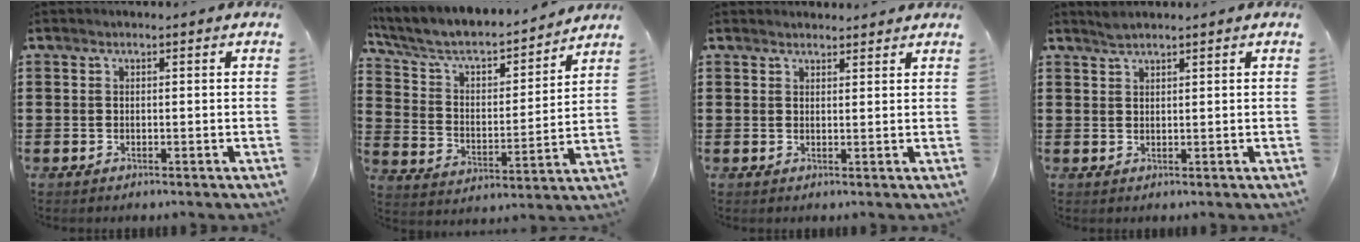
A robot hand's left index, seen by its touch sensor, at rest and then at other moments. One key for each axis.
{"total": 5.7, "fx": 4.7, "fy": 2.0, "fz": 2.6, "tx": -0.075, "ty": -0.038, "tz": 0.073}
{"total": 1.5, "fx": 1.5, "fy": 0.2, "fz": -0.1, "tx": -0.002, "ty": 0.003, "tz": 0.029}
{"total": 1.5, "fx": 1.4, "fy": 0.0, "fz": 0.5, "tx": -0.012, "ty": -0.001, "tz": 0.027}